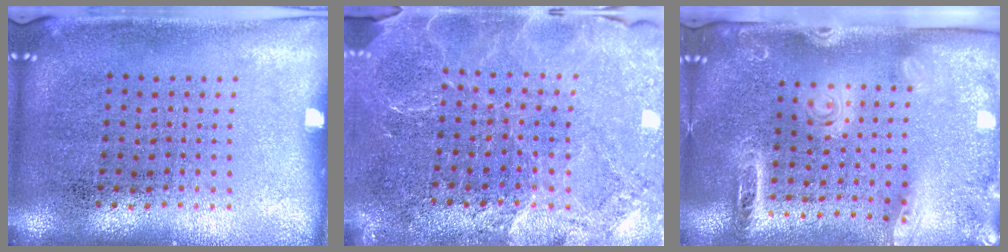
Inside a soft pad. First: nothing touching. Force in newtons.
{"total": 3.6, "press": 3.4, "slide": 1.1}
{"total": 2.5, "press": 1.9, "slide": 1.6}